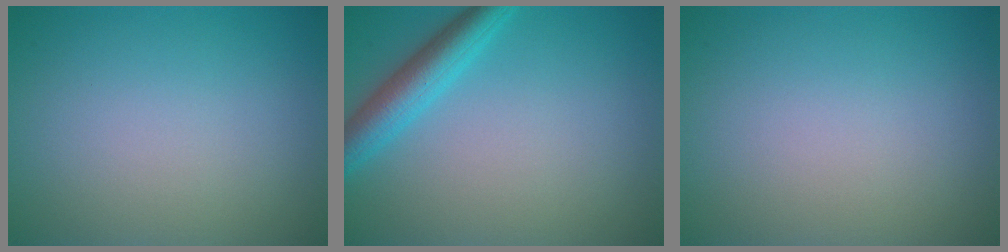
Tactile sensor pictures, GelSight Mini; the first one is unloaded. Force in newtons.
{"total": 3.9, "press": 3.9, "slide": 0.1}
{"total": 0.0}